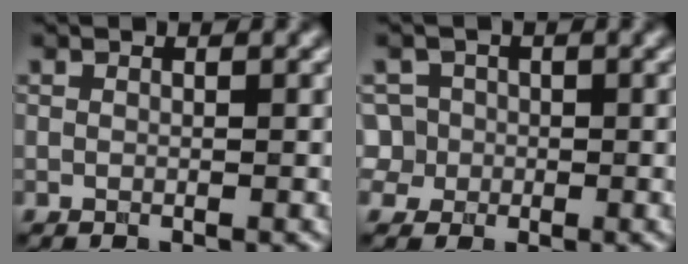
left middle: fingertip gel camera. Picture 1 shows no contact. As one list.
[{"total": 3.4, "force": [-0.5, 3.3, 0.8], "torque": [-0.001, 0.025, -0.014]}]